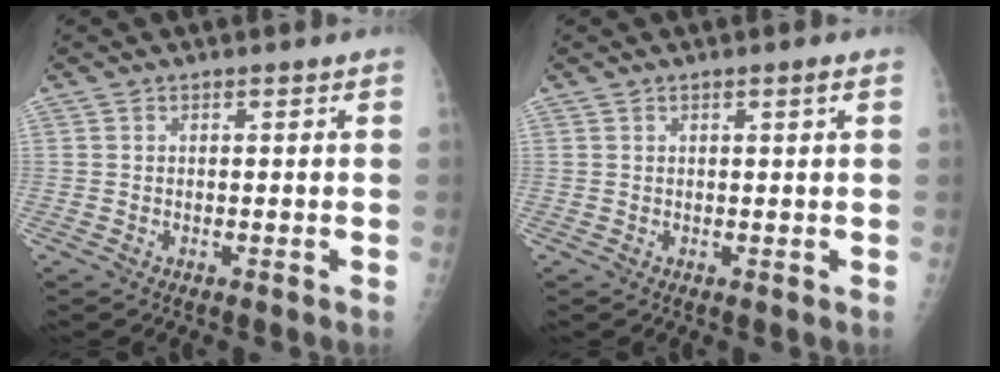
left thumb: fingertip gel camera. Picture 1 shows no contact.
{"total": 1.1, "force": [0.5, 0.0, 0.9], "torque": [-0.016, -0.001, 0.008]}